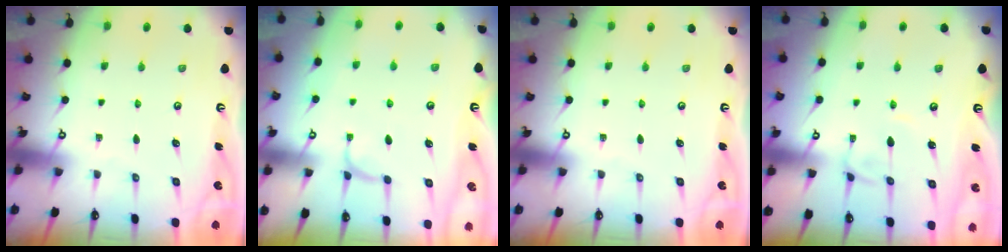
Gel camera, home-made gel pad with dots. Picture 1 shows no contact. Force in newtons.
{"total": 1.4, "press": 1.3, "slide": 0.5}
{"total": 0.0}
{"total": 2.7, "press": 2.7, "slide": 0.2}